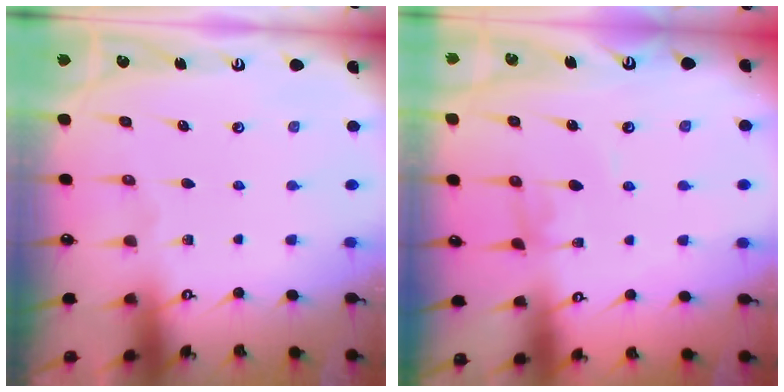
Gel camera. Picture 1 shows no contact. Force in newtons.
{"total": 2.8, "press": 2.8, "slide": 0.1}